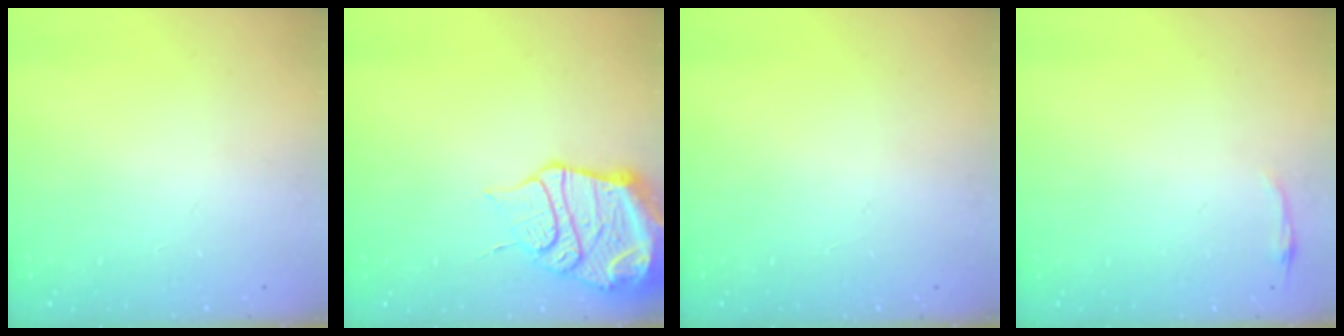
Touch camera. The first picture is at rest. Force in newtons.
{"total": 17.2, "press": 17.1, "slide": 1.7}
{"total": 0.0}
{"total": 2.8, "press": 2.8, "slide": 0.6}